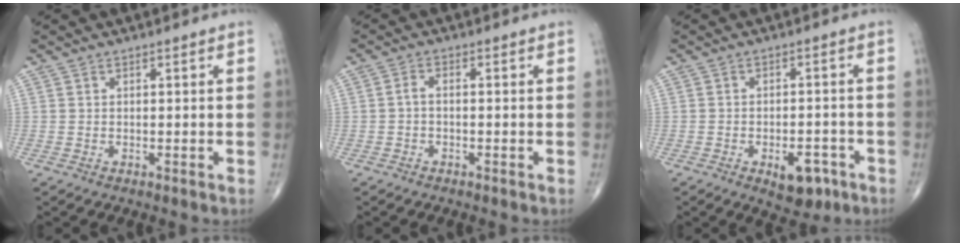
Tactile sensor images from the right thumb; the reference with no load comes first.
{"total": 1.7, "force": [-0.5, 0.8, 1.4], "torque": [-0.026, 0.009, -0.012]}
{"total": 6.5, "force": [-3.2, 3.4, 4.6], "torque": [-0.042, 0.018, -0.038]}